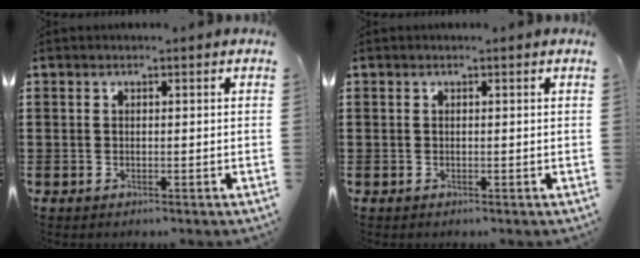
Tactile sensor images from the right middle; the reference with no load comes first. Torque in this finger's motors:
{"motor_torque": [0.99, -1.15, 0.00, -0.01]}